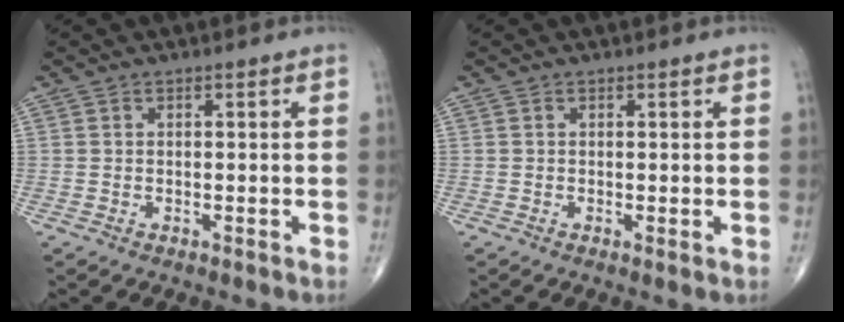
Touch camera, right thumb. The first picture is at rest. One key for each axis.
{"total": 0.6, "fx": 0.0, "fy": 0.1, "fz": 0.5, "tx": -0.015, "ty": -0.004, "tz": -0.001}